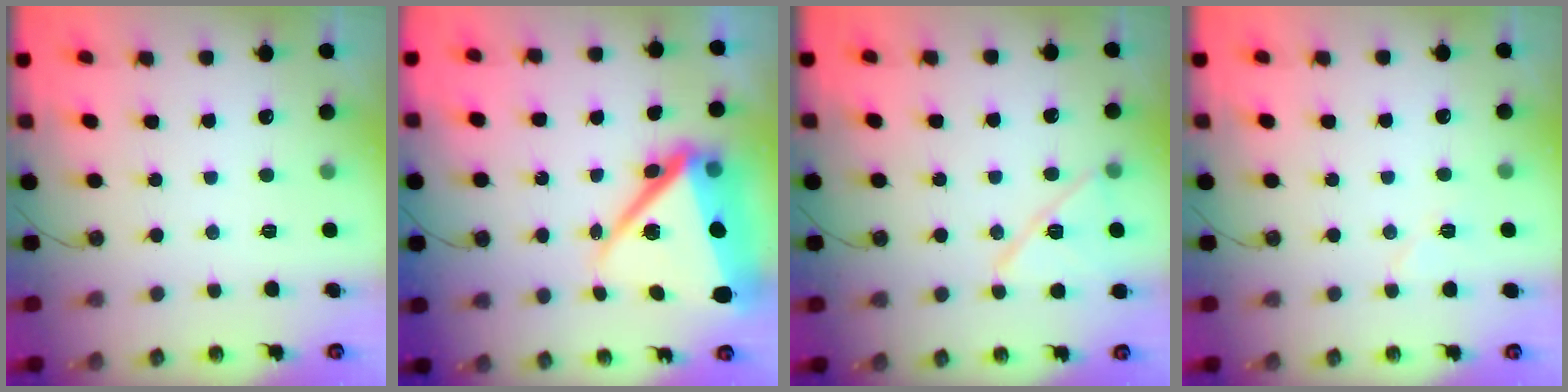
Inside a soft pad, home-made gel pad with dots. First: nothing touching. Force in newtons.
{"total": 19.4, "press": 19.2, "slide": 2.3}
{"total": 12.0, "press": 11.9, "slide": 0.9}
{"total": 5.2, "press": 4.9, "slide": 1.7}